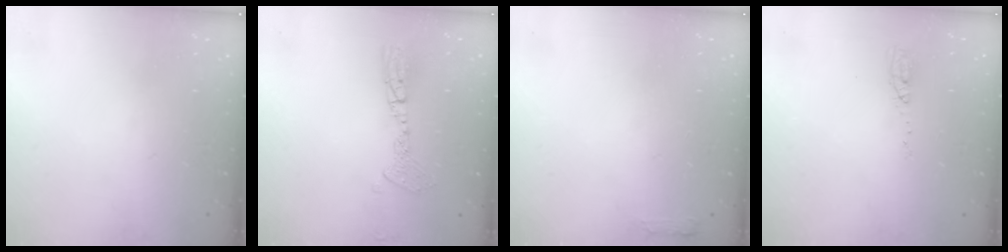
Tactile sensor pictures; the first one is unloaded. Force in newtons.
{"total": 10.0, "press": 9.7, "slide": 2.6}
{"total": 2.7, "press": 2.6, "slide": 0.5}
{"total": 4.0, "press": 3.9, "slide": 1.2}